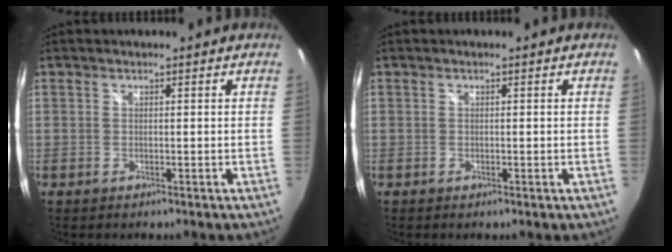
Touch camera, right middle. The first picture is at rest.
{"total": 0.0}